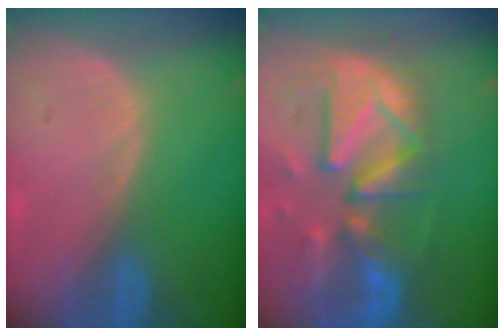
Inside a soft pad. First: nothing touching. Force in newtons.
{"total": 13.0, "press": 11.3, "slide": 6.4}